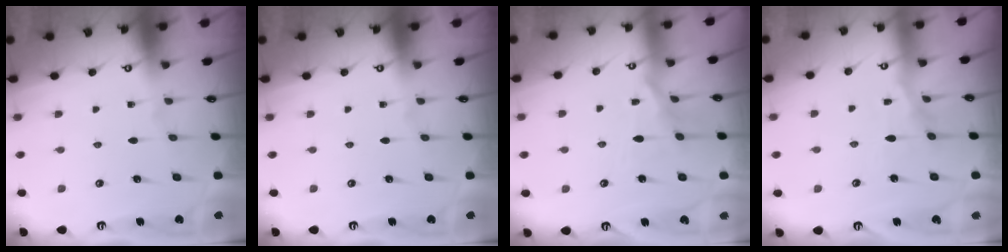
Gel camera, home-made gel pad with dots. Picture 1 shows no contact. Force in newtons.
{"total": 0.0}
{"total": 9.6, "press": 9.6, "slide": 0.9}
{"total": 7.1, "press": 7.0, "slide": 0.4}